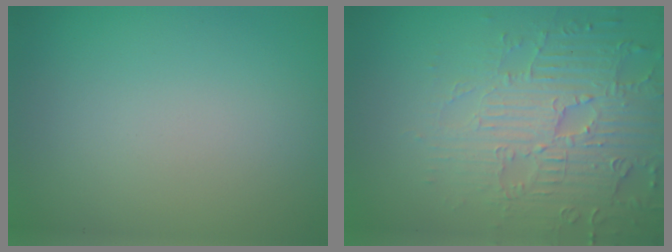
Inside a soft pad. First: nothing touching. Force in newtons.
{"total": 5.6, "press": 5.1, "slide": 2.2}